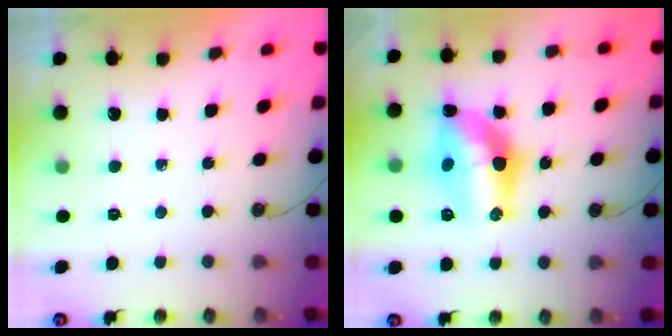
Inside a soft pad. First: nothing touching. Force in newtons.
{"total": 14.6, "press": 14.0, "slide": 4.0}